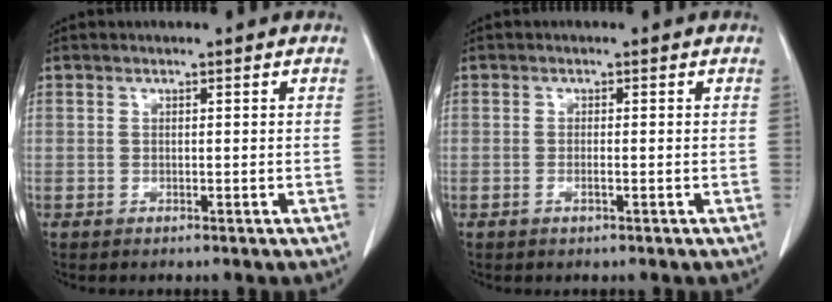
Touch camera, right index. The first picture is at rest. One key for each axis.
{"total": 0.9, "fx": -0.4, "fy": 0.0, "fz": 0.7, "tx": -0.017, "ty": 0.000, "tz": -0.008}